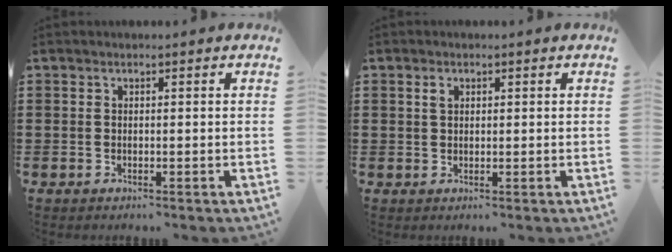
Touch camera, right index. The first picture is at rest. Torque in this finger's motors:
{"motor_torque": [0.82, 1.10, -0.17, -0.21]}